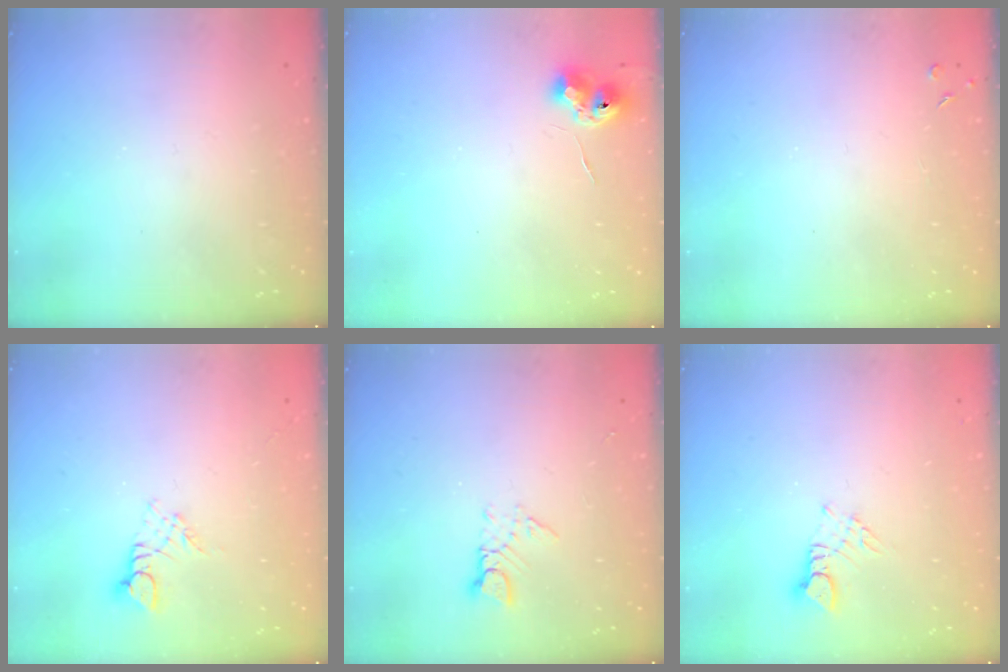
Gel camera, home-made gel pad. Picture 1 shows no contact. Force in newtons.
{"total": 7.1, "press": 7.1, "slide": 0.7}
{"total": 2.8, "press": 2.7, "slide": 0.5}
{"total": 3.0, "press": 3.0, "slide": 0.3}
{"total": 3.0, "press": 3.0, "slide": 0.2}
{"total": 3.2, "press": 3.2, "slide": 0.2}